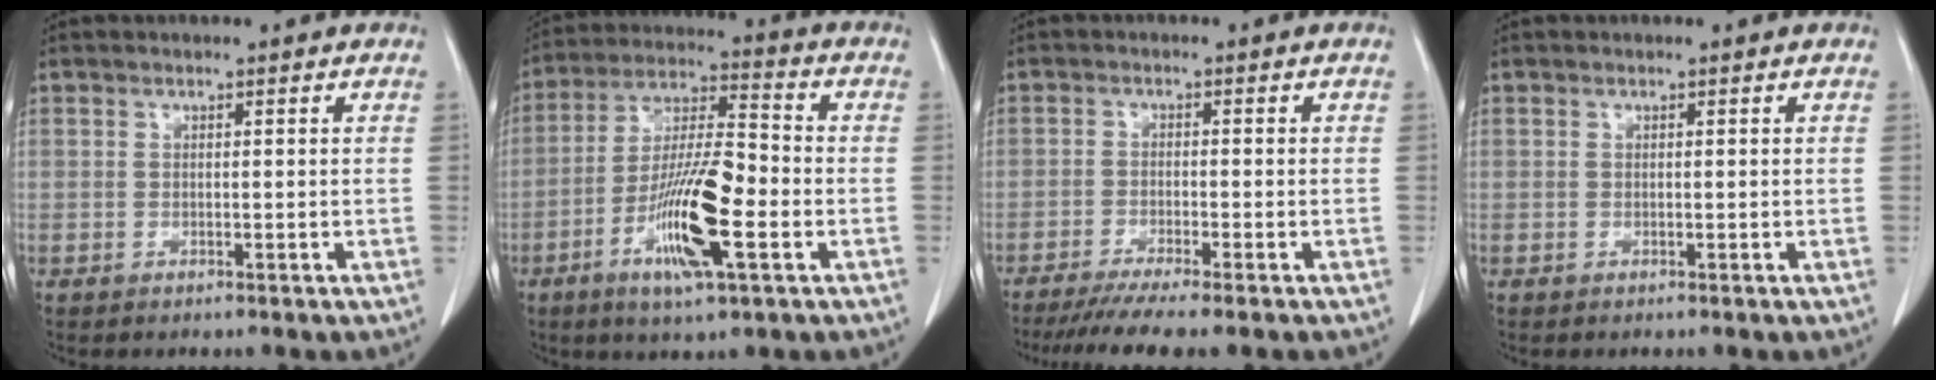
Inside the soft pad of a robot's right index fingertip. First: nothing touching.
{"total": 14.1, "force": [-5.0, 2.1, 13.0], "torque": [-0.253, -0.009, -0.090]}
{"total": 9.6, "force": [-8.1, -0.2, 5.2], "torque": [-0.060, -0.022, -0.125]}
{"total": 0.0}